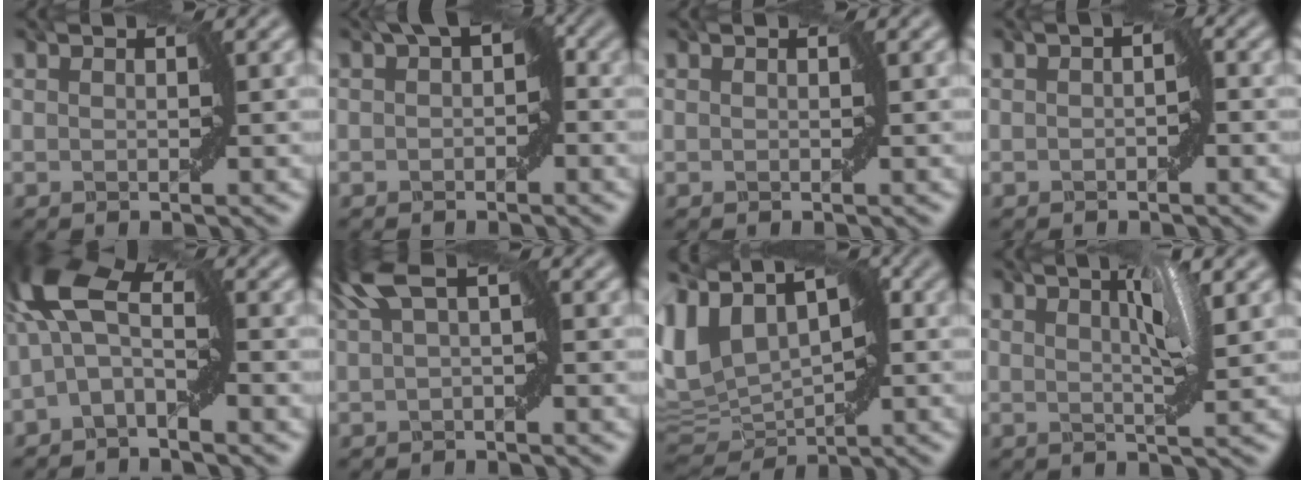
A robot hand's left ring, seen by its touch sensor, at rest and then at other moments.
{"total": 2.3, "force": [0.4, 1.3, 1.9], "torque": [-0.008, 0.010, 0.001]}
{"total": 0.0}
{"total": 0.9, "force": [-0.2, 0.3, 0.8], "torque": [-0.004, 0.002, -0.001]}
{"total": 6.0, "force": [-0.7, 2.8, 5.2], "torque": [-0.099, 0.026, -0.030]}
{"total": 3.6, "force": [1.4, 1.1, 3.1], "torque": [-0.053, 0.007, 0.024]}
{"total": 8.3, "force": [3.4, 5.1, 5.6], "torque": [-0.115, 0.007, 0.067]}
{"total": 3.3, "force": [1.2, 0.7, 3.0], "torque": [-0.037, 0.001, 0.018]}